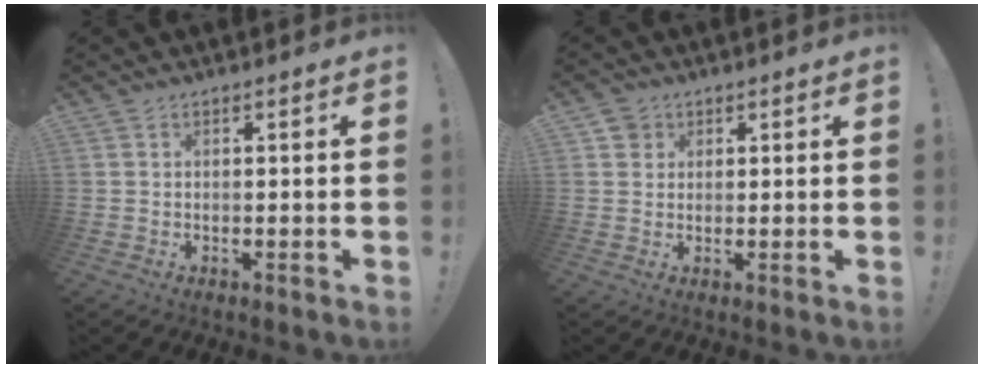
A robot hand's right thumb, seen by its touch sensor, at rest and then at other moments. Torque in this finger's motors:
{"motor_torque": [-0.02, 0.18, 0.16, 0.28, -0.01]}